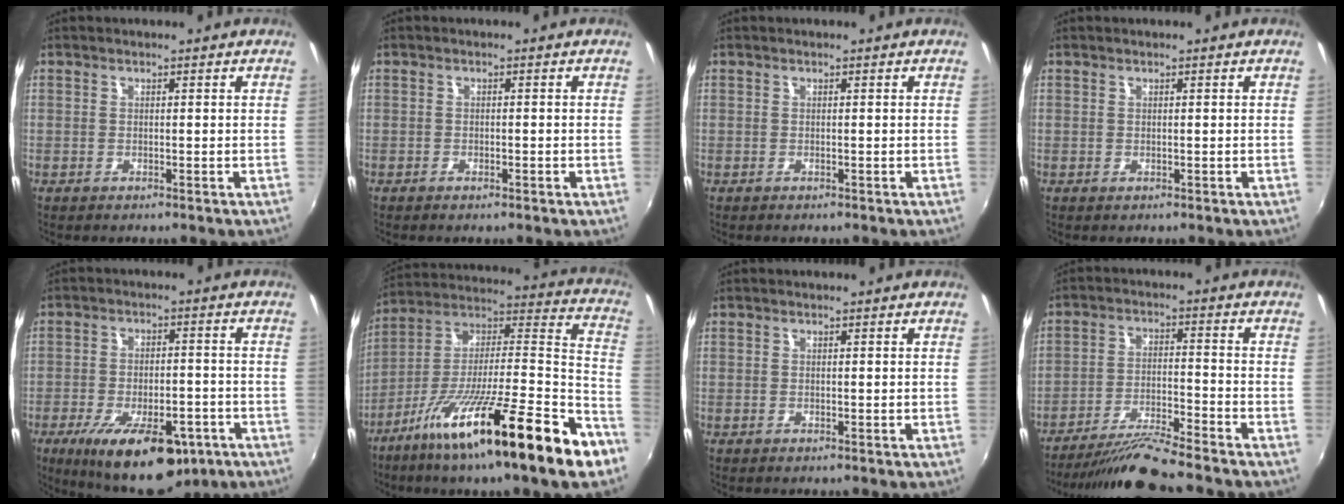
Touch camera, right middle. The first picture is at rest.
{"total": 1.0, "force": [-0.8, 0.4, 0.5], "torque": [-0.010, -0.004, -0.015]}
{"total": 0.0}
{"total": 0.0}
{"total": 17.9, "force": [-10.4, 7.4, 12.5], "torque": [-0.229, -0.034, -0.146]}
{"total": 27.2, "force": [-15.6, 2.3, 22.1], "torque": [-0.314, -0.020, -0.264]}
{"total": 0.0}
{"total": 10.4, "force": [-9.5, -0.8, 4.2], "torque": [-0.094, -0.007, -0.168]}